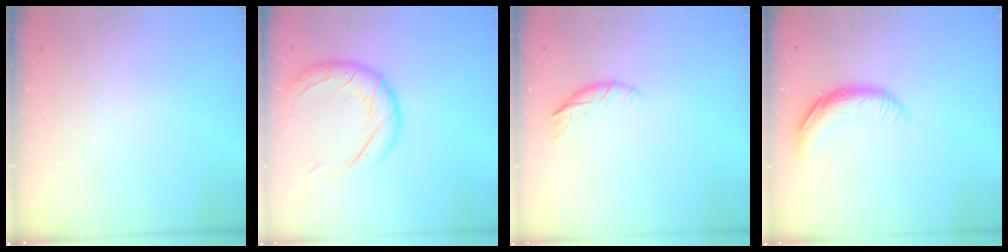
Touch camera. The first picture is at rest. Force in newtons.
{"total": 16.0, "press": 15.8, "slide": 2.1}
{"total": 7.0, "press": 7.0, "slide": 0.7}
{"total": 11.1, "press": 10.9, "slide": 2.1}